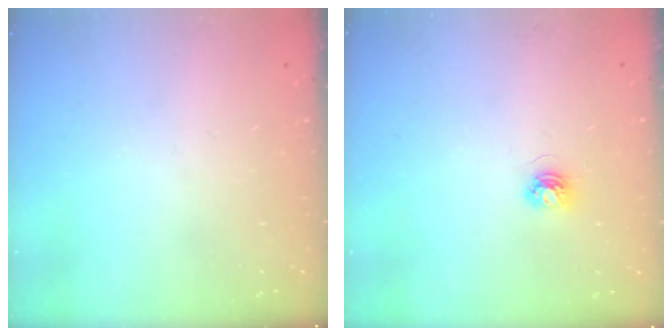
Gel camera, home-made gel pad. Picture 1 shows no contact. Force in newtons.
{"total": 3.9, "press": 3.9, "slide": 0.4}